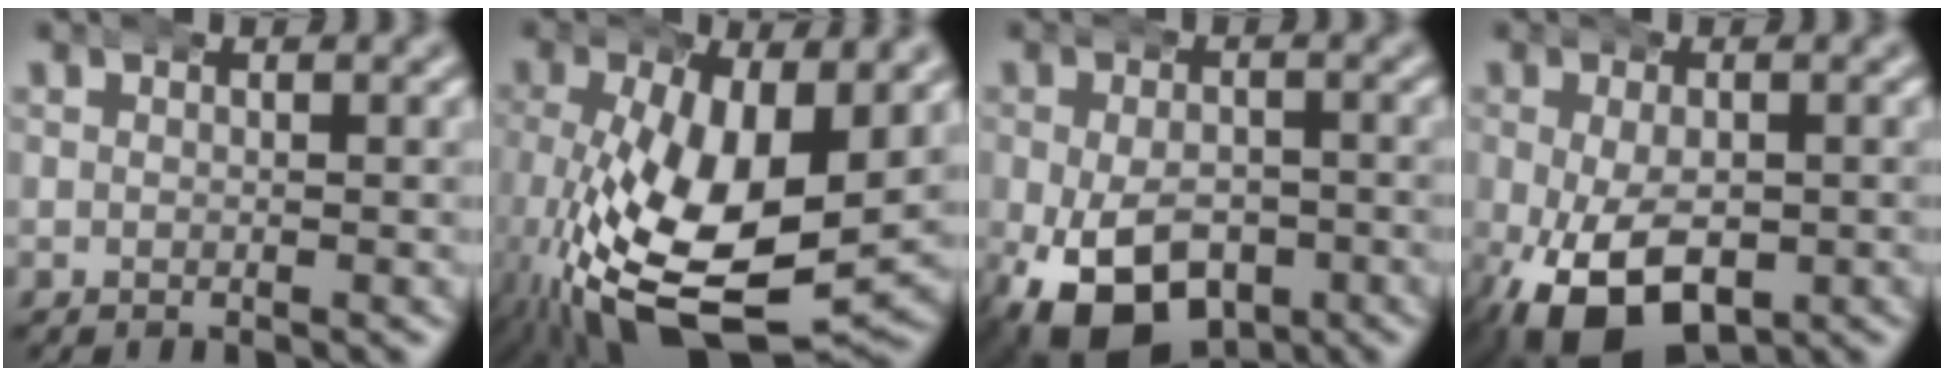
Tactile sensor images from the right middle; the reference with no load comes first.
{"total": 12.1, "force": [-2.4, 5.8, 10.4], "torque": [-0.217, -0.061, -0.005]}
{"total": 9.4, "force": [-4.1, 6.2, 5.6], "torque": [-0.114, -0.041, -0.049]}
{"total": 8.7, "force": [-3.5, 4.8, 6.3], "torque": [-0.133, -0.035, -0.034]}